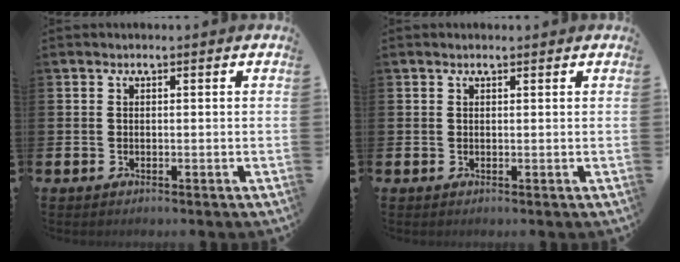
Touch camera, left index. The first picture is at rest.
{"total": 0.8, "force": [0.7, 0.1, 0.3], "torque": [-0.004, 0.001, 0.012]}